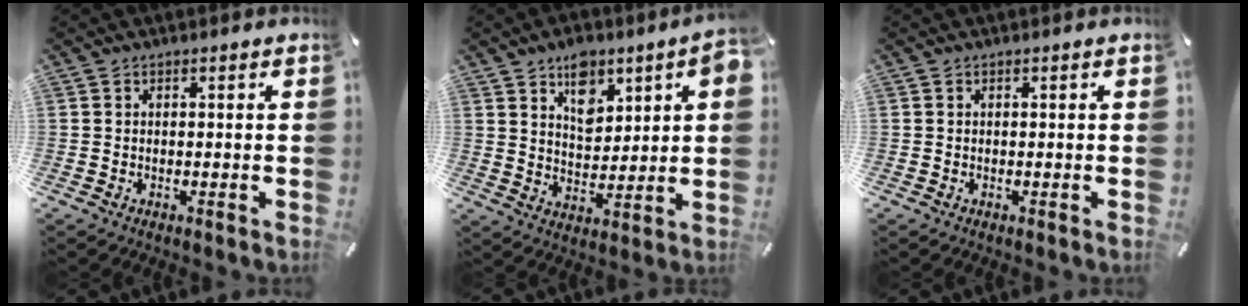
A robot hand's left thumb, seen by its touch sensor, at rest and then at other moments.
{"total": 9.1, "force": [5.1, 5.3, 5.4], "torque": [-0.072, -0.020, 0.087]}
{"total": 0.0}